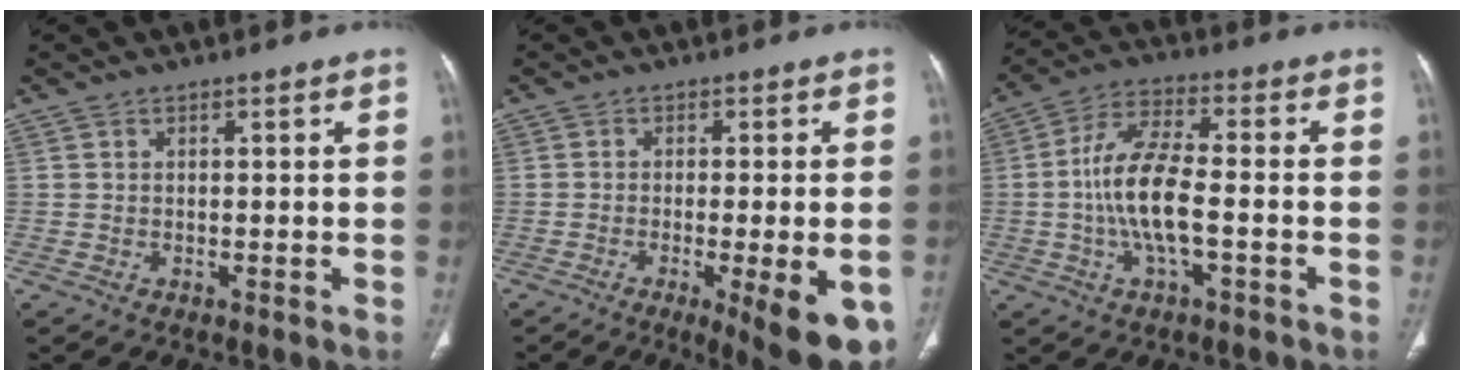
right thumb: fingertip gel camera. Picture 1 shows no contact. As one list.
[{"total": 13.4, "force": [-5.9, 3.5, 11.5], "torque": [-0.116, -0.006, -0.075]}, {"total": 11.5, "force": [-2.0, 4.1, 10.5], "torque": [-0.220, 0.026, -0.041]}]